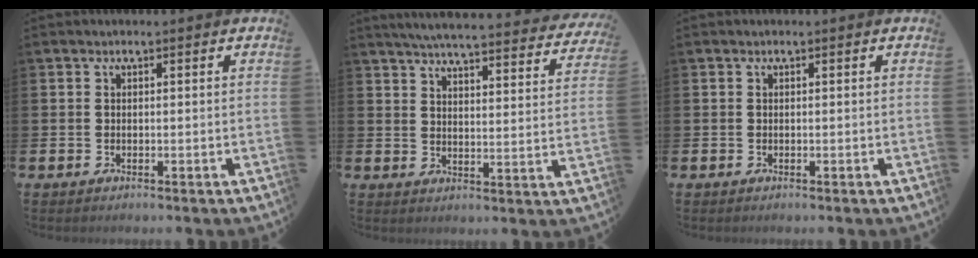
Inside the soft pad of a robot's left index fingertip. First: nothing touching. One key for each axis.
{"total": 5.3, "fx": 5.0, "fy": 0.3, "fz": 1.6, "tx": -0.047, "ty": -0.042, "tz": 0.084}
{"total": 0.0}